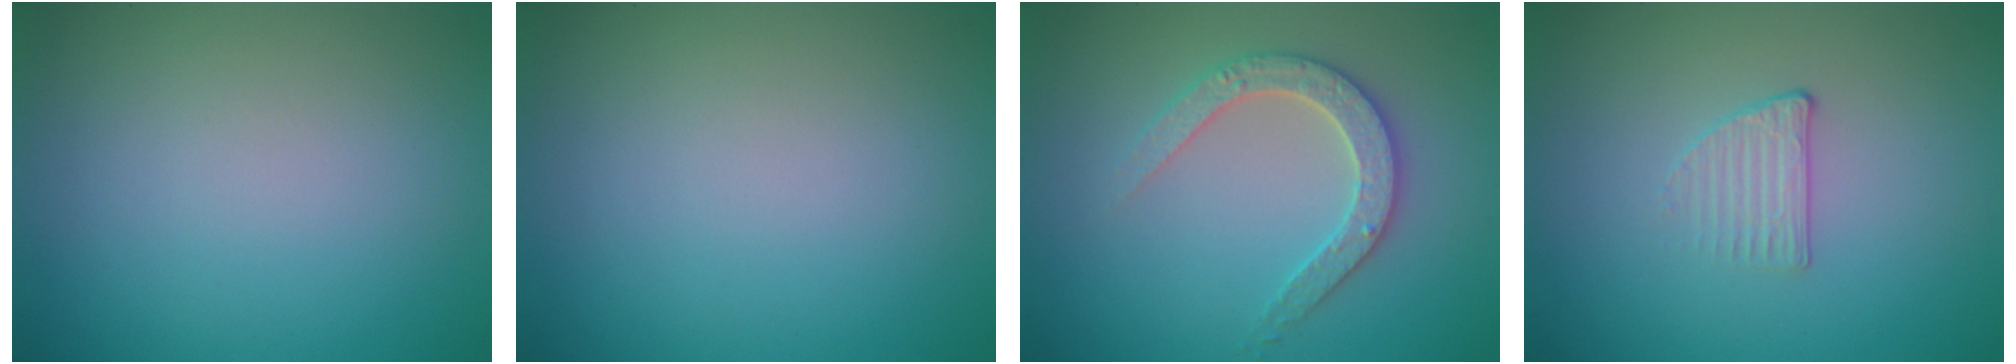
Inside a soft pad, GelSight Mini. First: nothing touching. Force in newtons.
{"total": 0.0}
{"total": 2.9, "press": 2.9, "slide": 0.5}
{"total": 1.3, "press": 0.8, "slide": 1.0}